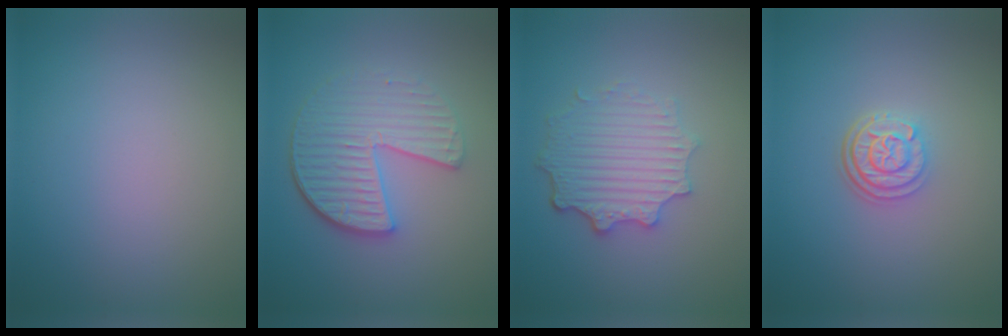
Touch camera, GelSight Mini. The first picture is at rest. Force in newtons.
{"total": 5.0, "press": 4.0, "slide": 3.1}
{"total": 4.5, "press": 3.6, "slide": 2.7}
{"total": 3.1, "press": 2.4, "slide": 1.8}